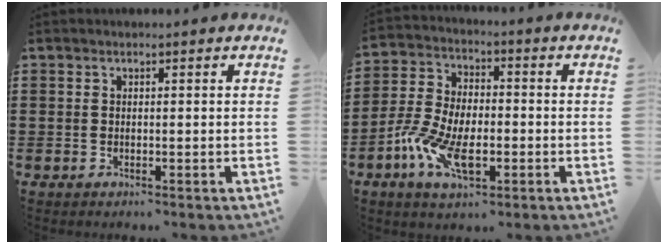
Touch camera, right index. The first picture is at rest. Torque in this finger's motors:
{"motor_torque": [1.03, 1.11, 0.37, 0.21]}